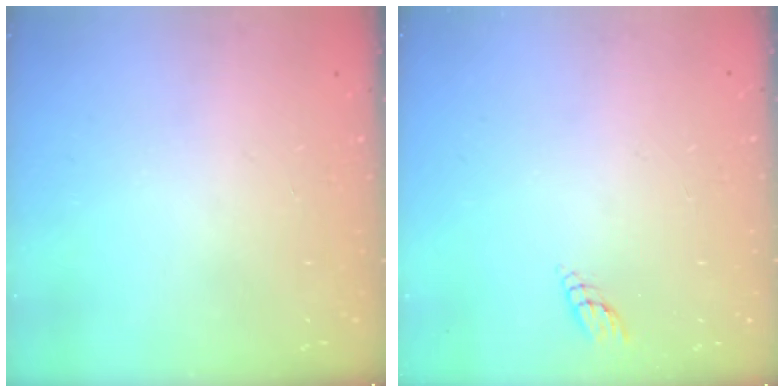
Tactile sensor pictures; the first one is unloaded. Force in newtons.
{"total": 2.9, "press": 2.9, "slide": 0.3}